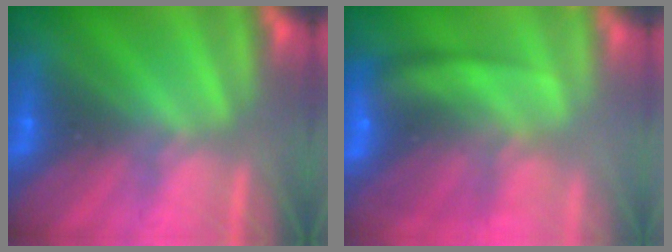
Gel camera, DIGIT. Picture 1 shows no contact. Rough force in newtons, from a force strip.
{"total": 8.4}